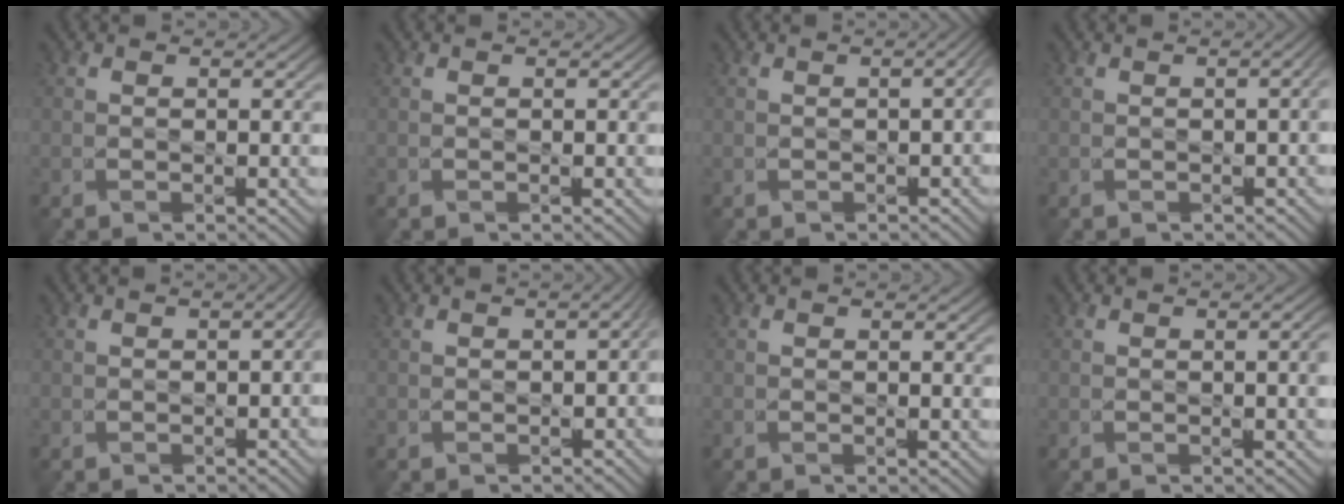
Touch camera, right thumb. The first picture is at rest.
{"total": 0.0}
{"total": 2.4, "force": [-0.1, 0.7, 2.3], "torque": [-0.029, 0.003, 0.001]}
{"total": 2.0, "force": [0.0, 0.4, 1.9], "torque": [-0.028, 0.007, 0.000]}
{"total": 2.3, "force": [-0.3, 1.1, 1.9], "torque": [-0.025, -0.001, 0.001]}
{"total": 2.6, "force": [-0.4, 1.3, 2.2], "torque": [-0.027, -0.002, 0.001]}
{"total": 0.5, "force": [0.3, 0.0, 0.5], "torque": [-0.008, -0.002, 0.005]}
{"total": 1.9, "force": [0.1, 0.2, 1.9], "torque": [-0.026, 0.005, 0.000]}